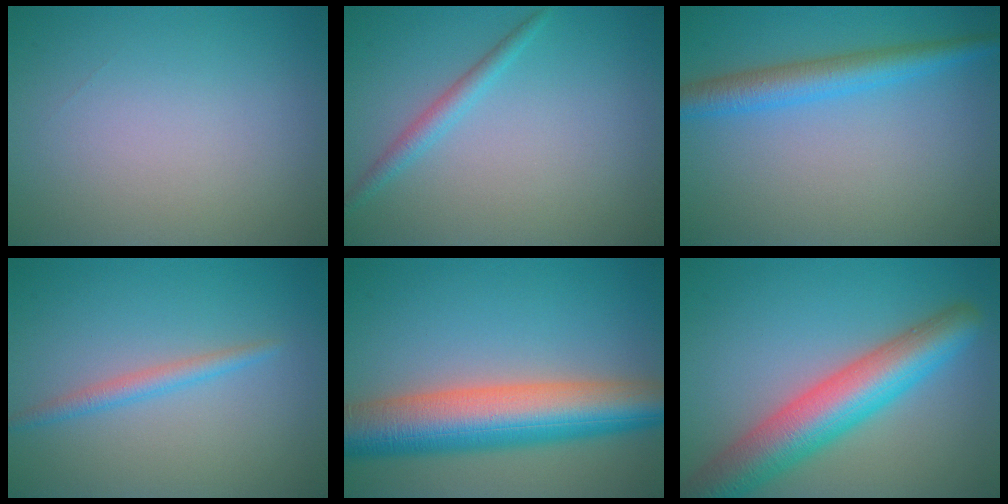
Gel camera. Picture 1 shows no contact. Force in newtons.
{"total": 1.8, "press": 1.7, "slide": 0.1}
{"total": 3.9, "press": 3.9, "slide": 0.1}
{"total": 1.7, "press": 1.7, "slide": 0.1}
{"total": 10.5, "press": 10.5, "slide": 0.4}
{"total": 8.3, "press": 8.3, "slide": 0.4}